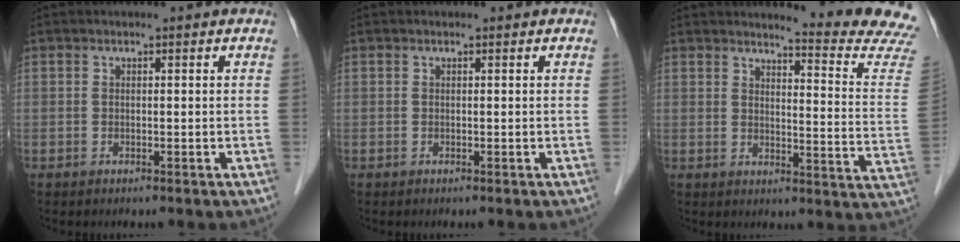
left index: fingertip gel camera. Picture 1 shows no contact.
{"total": 0.0}
{"total": 13.0, "force": [12.6, -2.2, 2.4], "torque": [-0.032, -0.118, 0.131]}